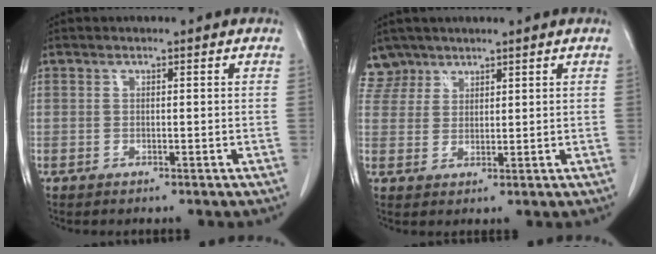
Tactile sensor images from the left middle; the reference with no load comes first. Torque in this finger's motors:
{"motor_torque": [0.18, -0.30, -0.02, -0.03]}